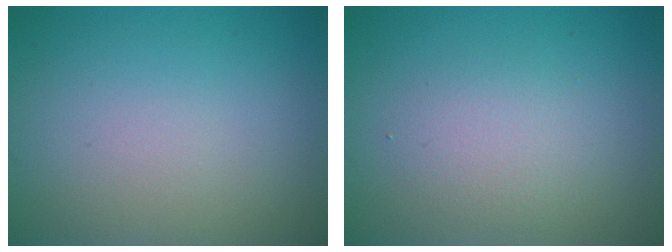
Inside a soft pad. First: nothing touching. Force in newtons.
{"total": 2.2, "press": 2.2, "slide": 0.2}